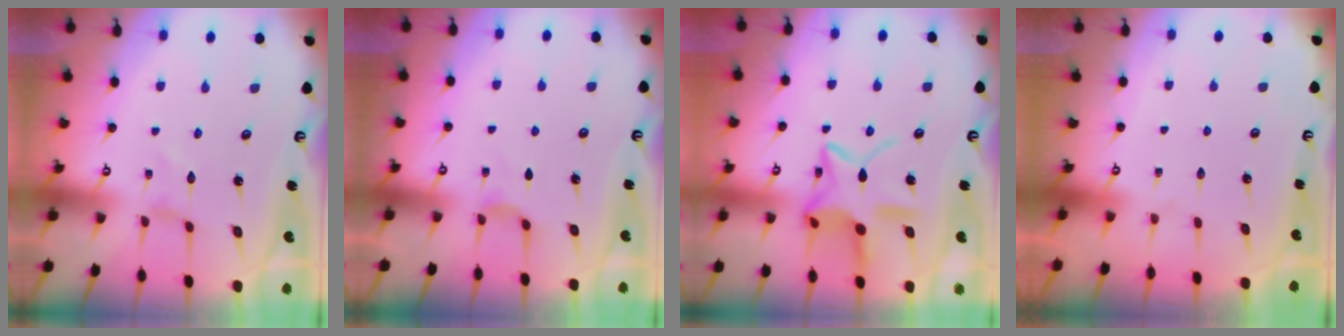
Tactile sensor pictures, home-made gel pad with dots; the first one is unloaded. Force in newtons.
{"total": 3.5, "press": 3.5, "slide": 0.6}
{"total": 14.7, "press": 14.7, "slide": 1.0}
{"total": 0.0}